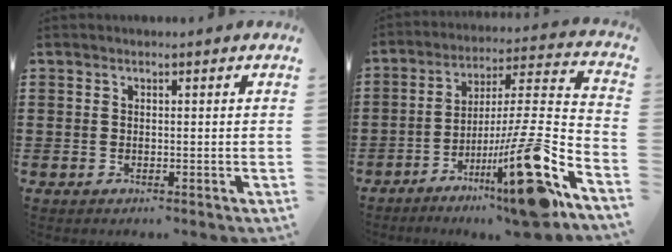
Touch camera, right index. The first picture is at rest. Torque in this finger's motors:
{"motor_torque": [0.34, 1.13, 0.33, 0.05]}